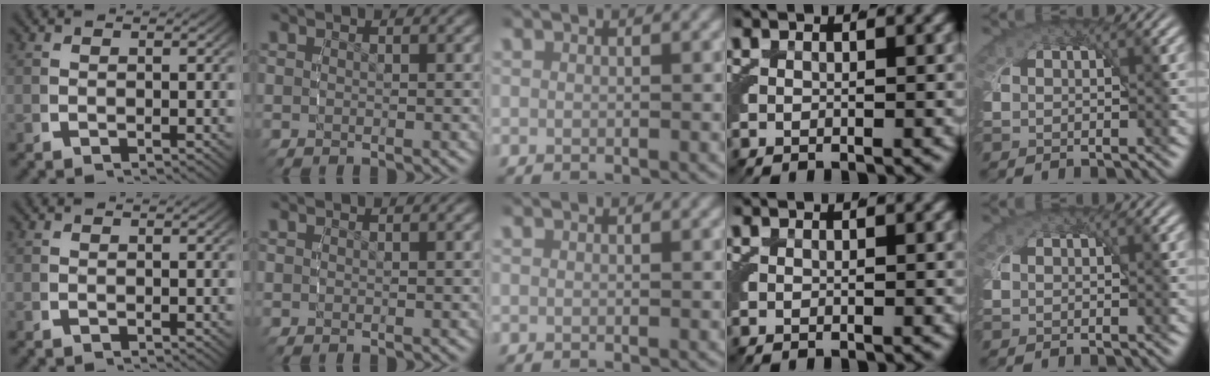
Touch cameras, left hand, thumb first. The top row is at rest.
{}